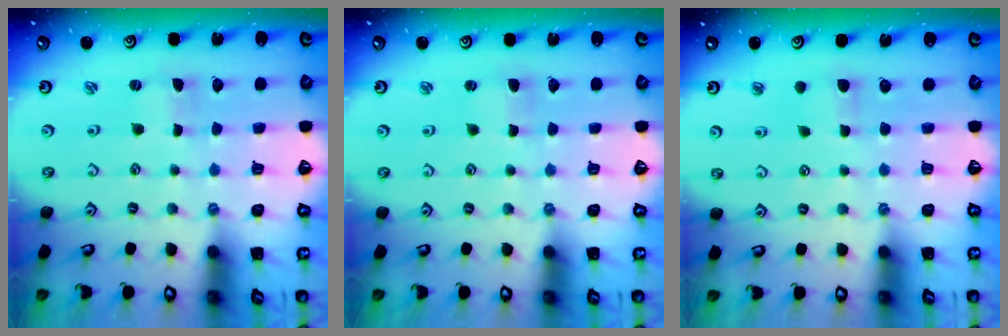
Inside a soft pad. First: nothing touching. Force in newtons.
{"total": 2.5, "press": 2.4, "slide": 0.5}
{"total": 4.6, "press": 4.5, "slide": 0.7}